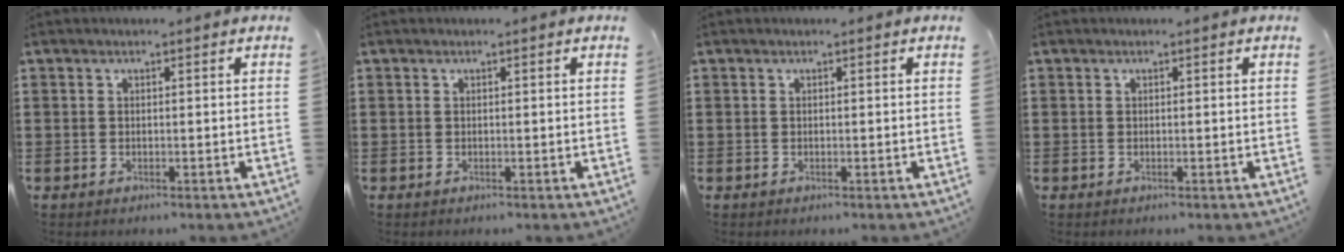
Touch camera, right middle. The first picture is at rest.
{"total": 0.0}
{"total": 0.0}
{"total": 0.0}